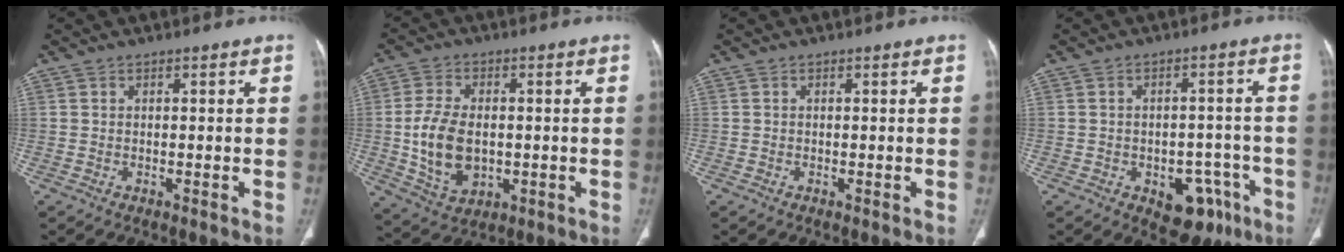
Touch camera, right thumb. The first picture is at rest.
{"total": 11.5, "force": [-0.8, 7.5, 8.8], "torque": [-0.156, -0.002, -0.004]}
{"total": 0.0}
{"total": 11.8, "force": [-5.7, 7.1, 7.4], "torque": [-0.052, 0.040, -0.066]}